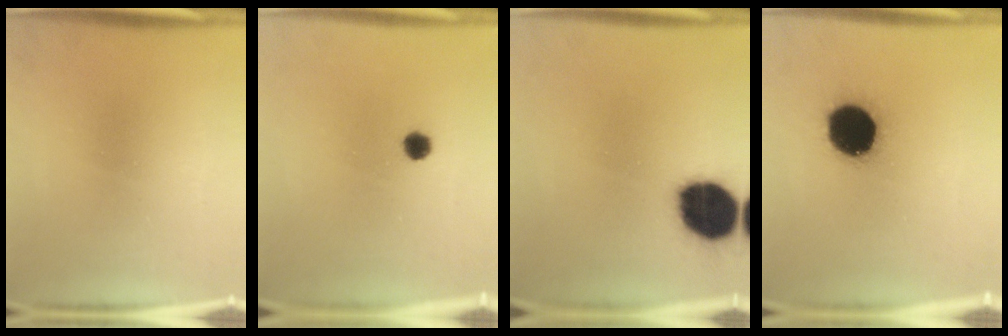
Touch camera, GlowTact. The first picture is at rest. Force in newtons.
{"total": 1.8}
{"total": 17.7}
{"total": 17.4}